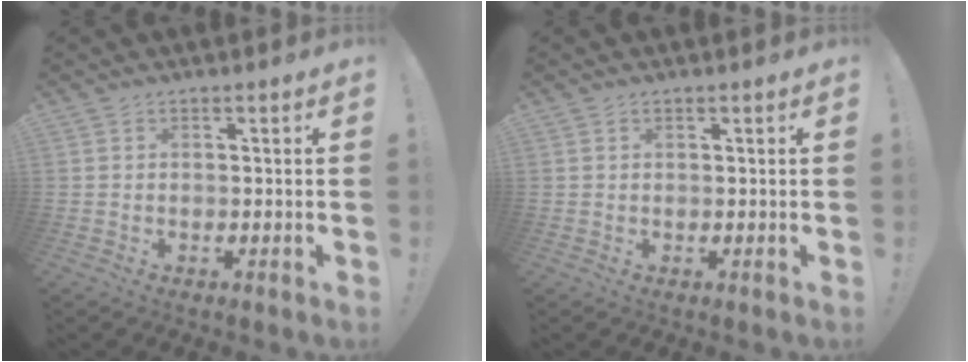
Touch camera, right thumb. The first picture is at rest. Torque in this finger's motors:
{"motor_torque": [-0.15, 0.03, -0.15, 0.08, 0.04]}